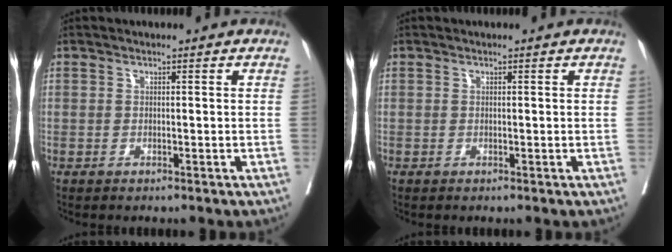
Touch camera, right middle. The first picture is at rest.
{"total": 0.0}